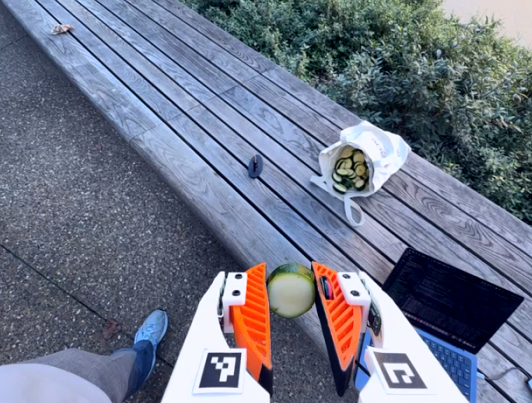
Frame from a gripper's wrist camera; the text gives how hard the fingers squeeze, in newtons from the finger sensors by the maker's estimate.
{"total": 9.5, "left": 10.3, "right": 8.7}